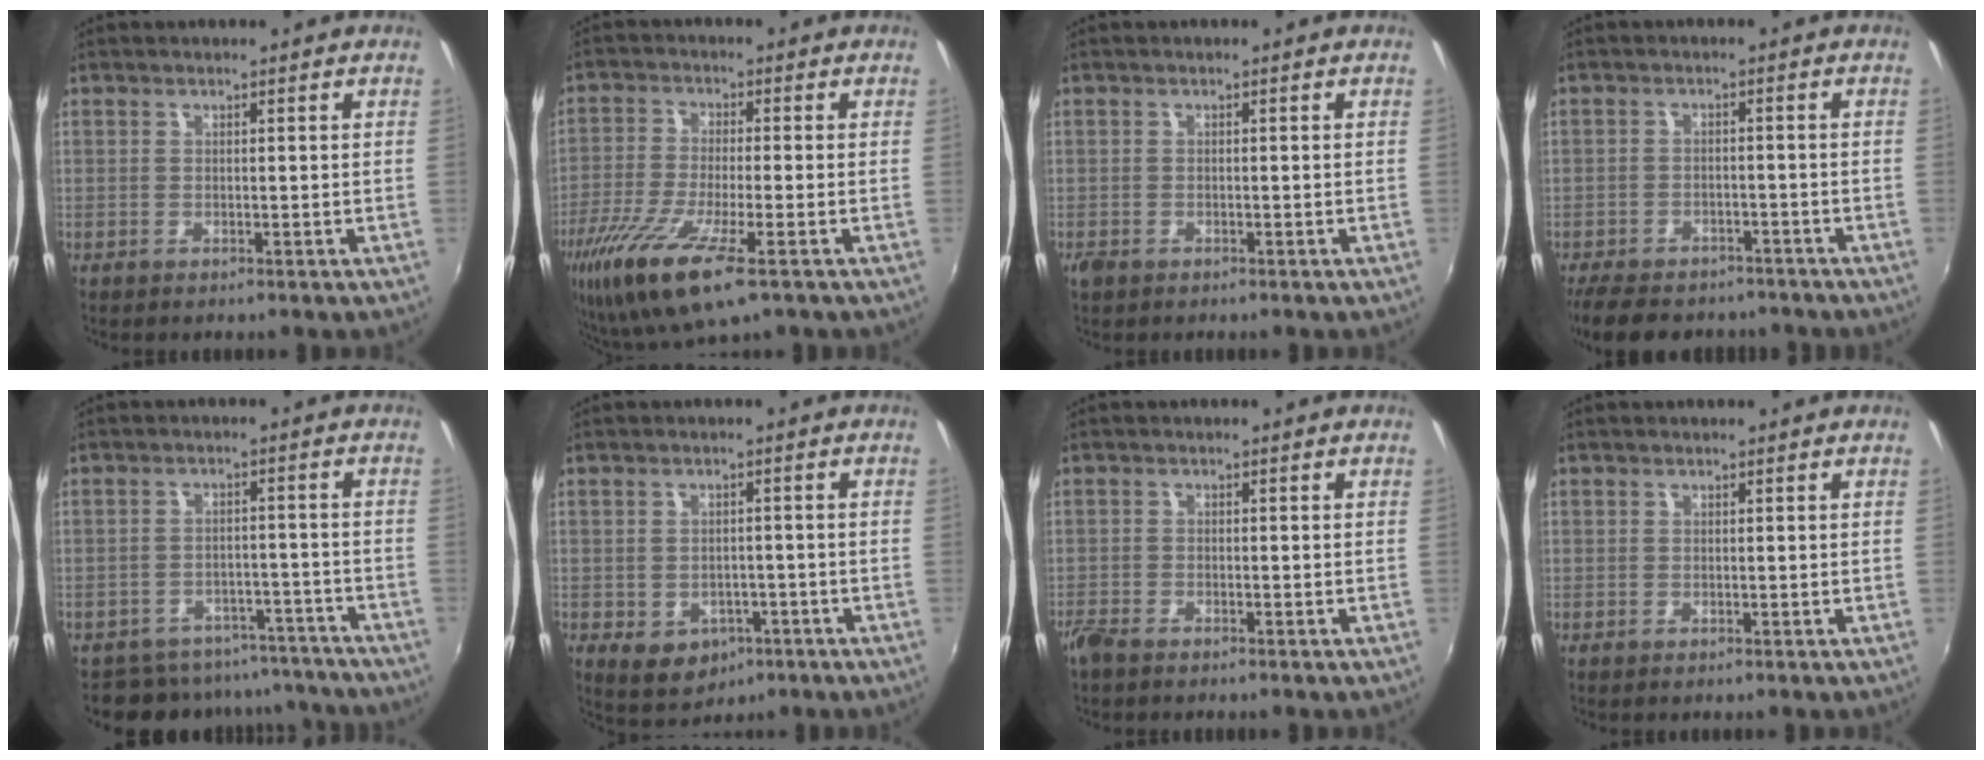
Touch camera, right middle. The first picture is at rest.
{"total": 15.4, "force": [-8.3, 3.3, 12.5], "torque": [-0.262, -0.054, -0.154]}
{"total": 1.7, "force": [-1.1, 1.0, 0.9], "torque": [-0.019, -0.005, -0.020]}
{"total": 10.7, "force": [-8.2, 5.6, 3.9], "torque": [-0.100, 0.010, -0.121]}
{"total": 11.9, "force": [-10.6, 4.9, 1.8], "torque": [-0.035, 0.027, -0.130]}
{"total": 6.8, "force": [-2.9, 5.3, 3.2], "torque": [-0.070, -0.006, -0.026]}
{"total": 2.8, "force": [-2.4, 0.8, 1.3], "torque": [-0.034, -0.010, -0.050]}
{"total": 0.9, "force": [0.0, 0.9, -0.1], "torque": [0.001, 0.004, 0.002]}